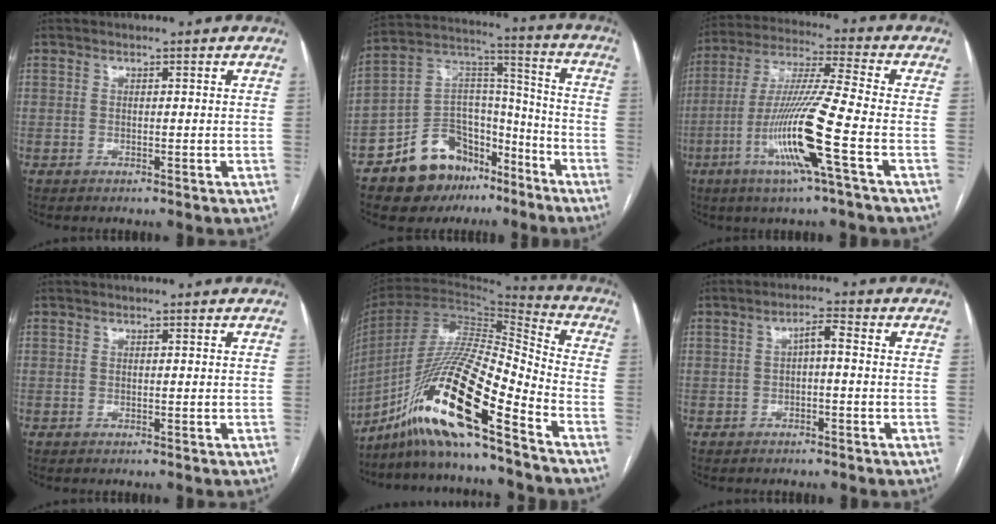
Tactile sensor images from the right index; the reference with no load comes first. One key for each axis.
{"total": 15.9, "fx": -10.9, "fy": 9.8, "fz": 6.2, "tx": -0.096, "ty": 0.072, "tz": -0.179}
{"total": 14.5, "fx": -5.2, "fy": -0.9, "fz": 13.5, "tx": -0.273, "ty": -0.014, "tz": -0.104}
{"total": 0.0}
{"total": 19.5, "fx": -12.3, "fy": 0.9, "fz": 15.0, "tx": -0.308, "ty": -0.020, "tz": -0.232}
{"total": 2.6, "fx": -0.2, "fy": 0.7, "fz": 2.5, "tx": -0.042, "ty": 0.014, "tz": -0.002}